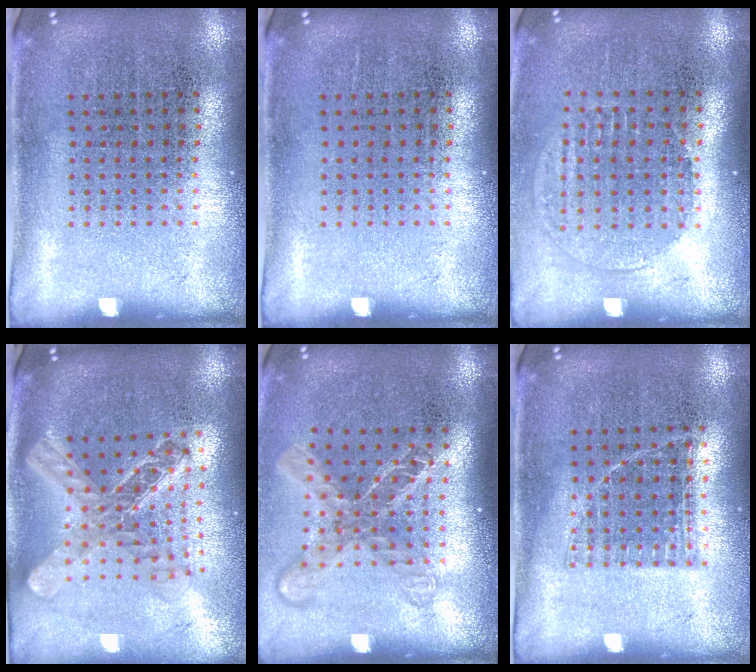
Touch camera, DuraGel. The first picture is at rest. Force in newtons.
{"total": 0.0}
{"total": 1.3, "press": 1.1, "slide": 0.5}
{"total": 2.3, "press": 1.9, "slide": 1.3}
{"total": 1.8, "press": 1.4, "slide": 1.2}
{"total": 0.8, "press": 0.7, "slide": 0.3}